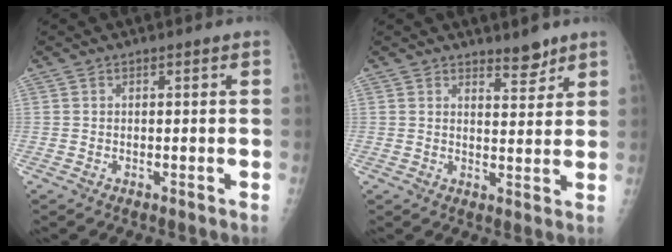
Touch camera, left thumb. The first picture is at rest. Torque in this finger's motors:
{"motor_torque": [-0.02, -0.01, 0.05, 0.09, -0.05]}